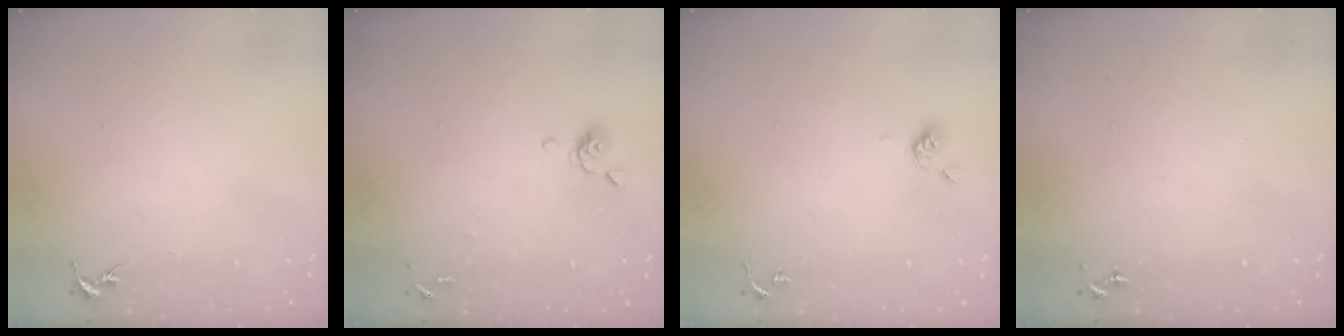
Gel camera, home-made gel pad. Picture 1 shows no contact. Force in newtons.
{"total": 6.4, "press": 6.2, "slide": 1.5}
{"total": 5.1, "press": 4.9, "slide": 1.4}
{"total": 0.0}